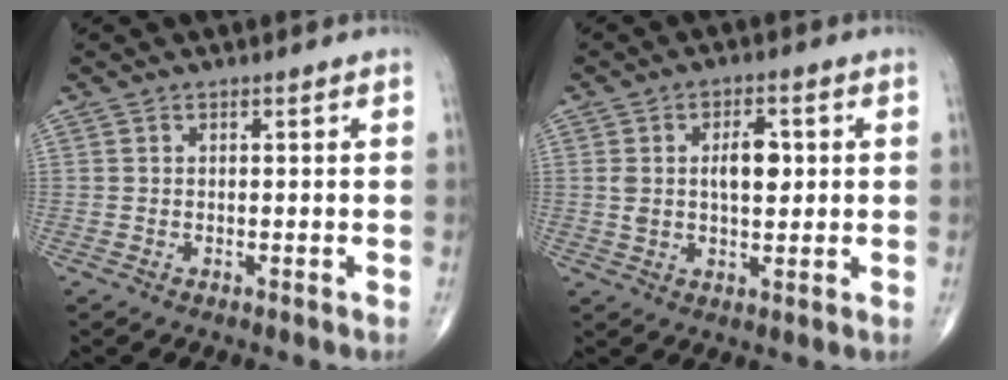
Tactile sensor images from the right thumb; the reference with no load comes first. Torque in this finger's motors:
{"motor_torque": [0.19, 0.27, 0.36, 0.34, 0.05]}